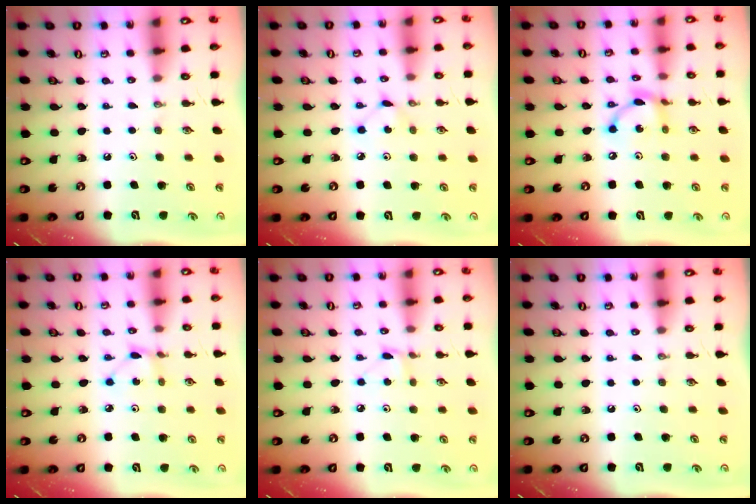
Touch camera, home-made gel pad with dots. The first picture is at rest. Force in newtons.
{"total": 3.5, "press": 3.5, "slide": 0.4}
{"total": 8.3, "press": 8.3, "slide": 0.3}
{"total": 2.2, "press": 2.2, "slide": 0.3}
{"total": 3.5, "press": 3.5, "slide": 0.5}
{"total": 0.0}